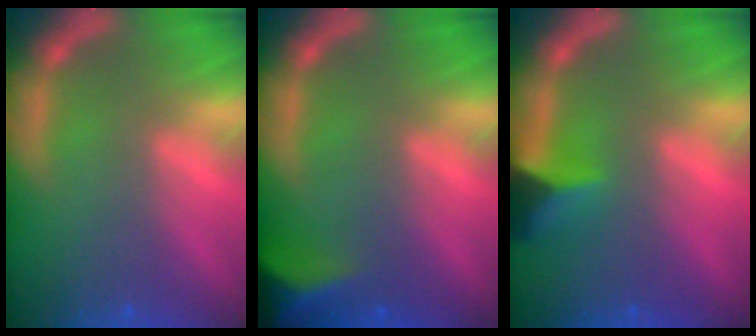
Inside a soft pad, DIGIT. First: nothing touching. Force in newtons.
{"total": 6.5}
{"total": 4.0}